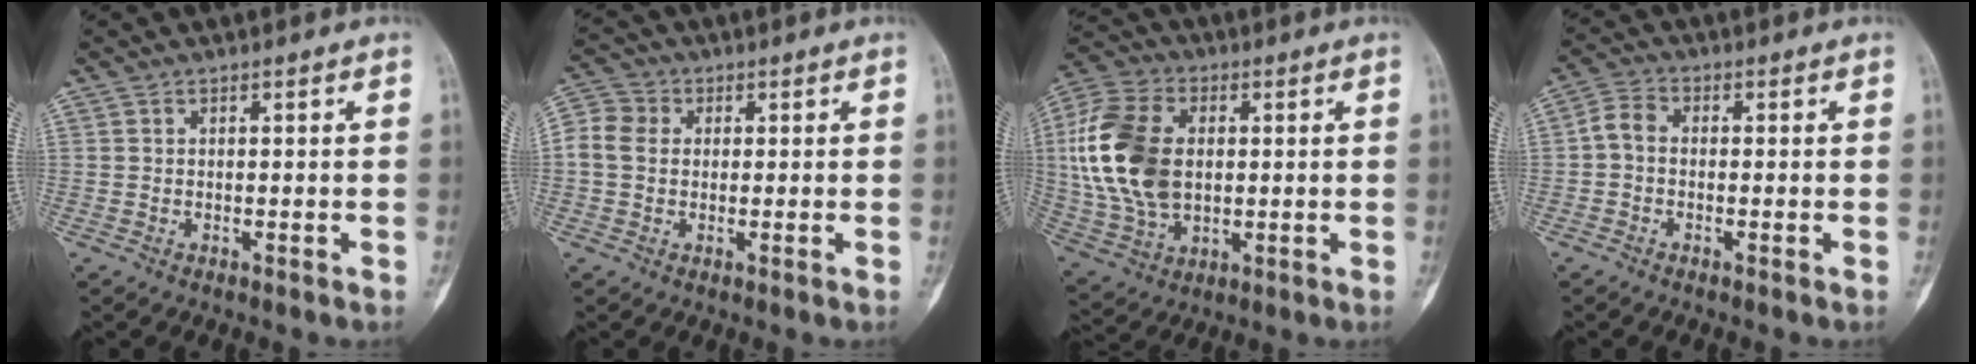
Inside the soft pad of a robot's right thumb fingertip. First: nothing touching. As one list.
[{"total": 7.5, "force": [0.5, 6.3, 3.9], "torque": [-0.075, 0.021, 0.003]}, {"total": 19.0, "force": [1.6, 12.5, 14.2], "torque": [-0.288, 0.006, 0.034]}, {"total": 3.9, "force": [-0.7, 2.8, 2.7], "torque": [-0.047, 0.017, -0.026]}]